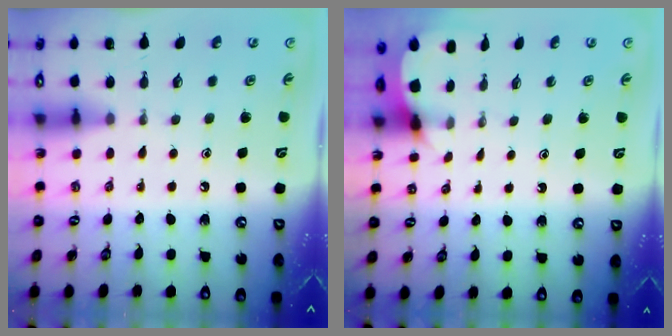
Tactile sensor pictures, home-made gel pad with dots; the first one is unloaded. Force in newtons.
{"total": 2.5, "press": 2.5, "slide": 0.1}